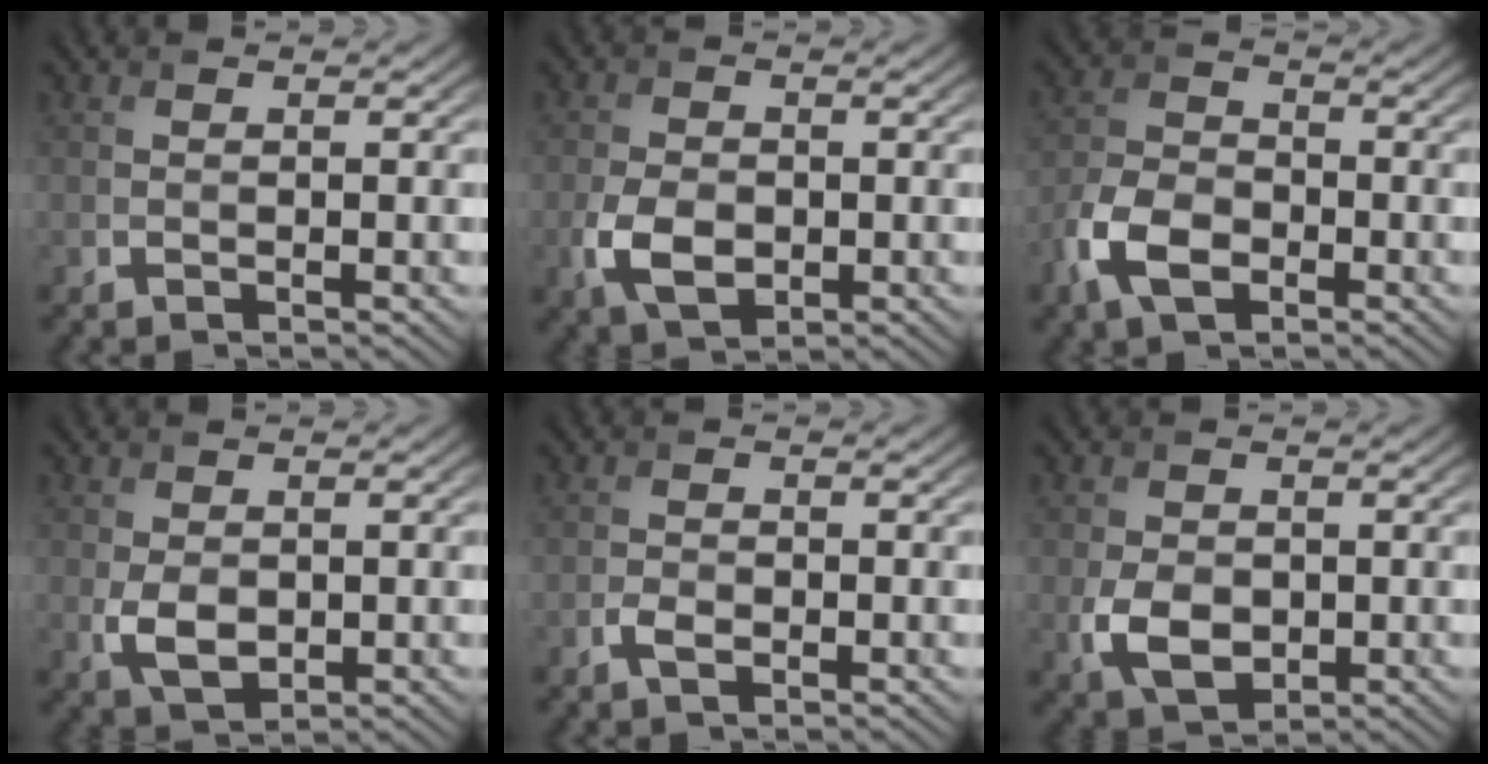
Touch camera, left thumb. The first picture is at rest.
{"total": 5.1, "force": [-1.4, 3.4, 3.5], "torque": [-0.081, -0.010, -0.029]}
{"total": 6.8, "force": [-3.4, 3.9, 4.4], "torque": [-0.099, -0.002, -0.080]}
{"total": 3.5, "force": [-0.3, 2.4, 2.6], "torque": [-0.061, -0.009, 0.001]}
{"total": 1.6, "force": [-0.9, 0.8, 1.1], "torque": [-0.023, 0.000, -0.019]}
{"total": 5.0, "force": [-0.8, 3.6, 3.4], "torque": [-0.079, -0.015, -0.015]}